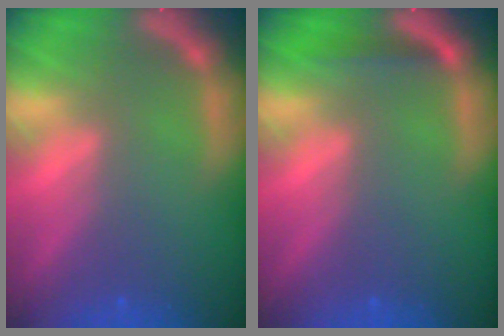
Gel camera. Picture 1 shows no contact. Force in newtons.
{"total": 1.4}